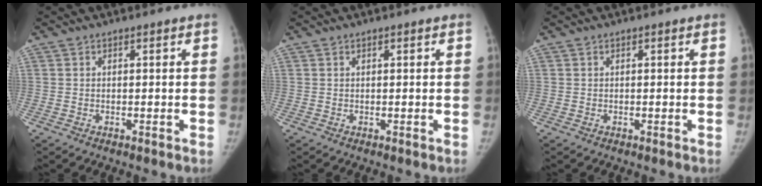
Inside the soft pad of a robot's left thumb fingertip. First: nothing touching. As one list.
[{"total": 0.0}, {"total": 0.0}]